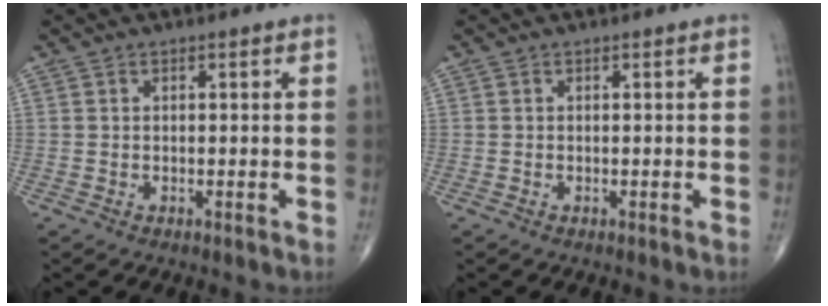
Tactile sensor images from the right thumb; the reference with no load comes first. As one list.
[{"total": 0.0}]